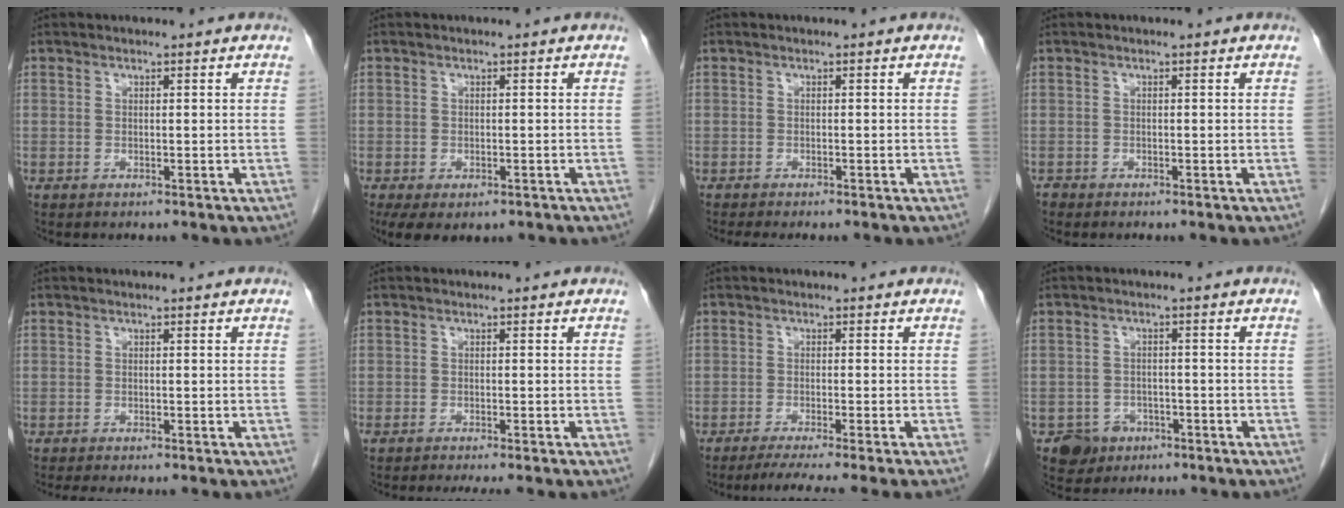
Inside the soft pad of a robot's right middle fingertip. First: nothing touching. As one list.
[{"total": 5.9, "force": [-3.6, 3.2, 3.4], "torque": [-0.058, -0.010, -0.052]}, {"total": 4.6, "force": [-4.0, 0.8, 2.2], "torque": [-0.025, -0.009, -0.055]}, {"total": 0.5, "force": [-0.5, 0.2, -0.1], "torque": [-0.005, 0.000, -0.011]}, {"total": 4.6, "force": [-4.0, 0.8, 2.2], "torque": [-0.025, -0.009, -0.054]}, {"total": 6.6, "force": [-5.7, 0.8, 3.2], "torque": [-0.032, -0.008, -0.078]}, {"total": 8.7, "force": [-7.3, -1.7, 4.3], "torque": [-0.037, -0.022, -0.109]}, {"total": 4.1, "force": [-2.4, 3.3, 0.5], "torque": [-0.004, 0.012, -0.032]}]